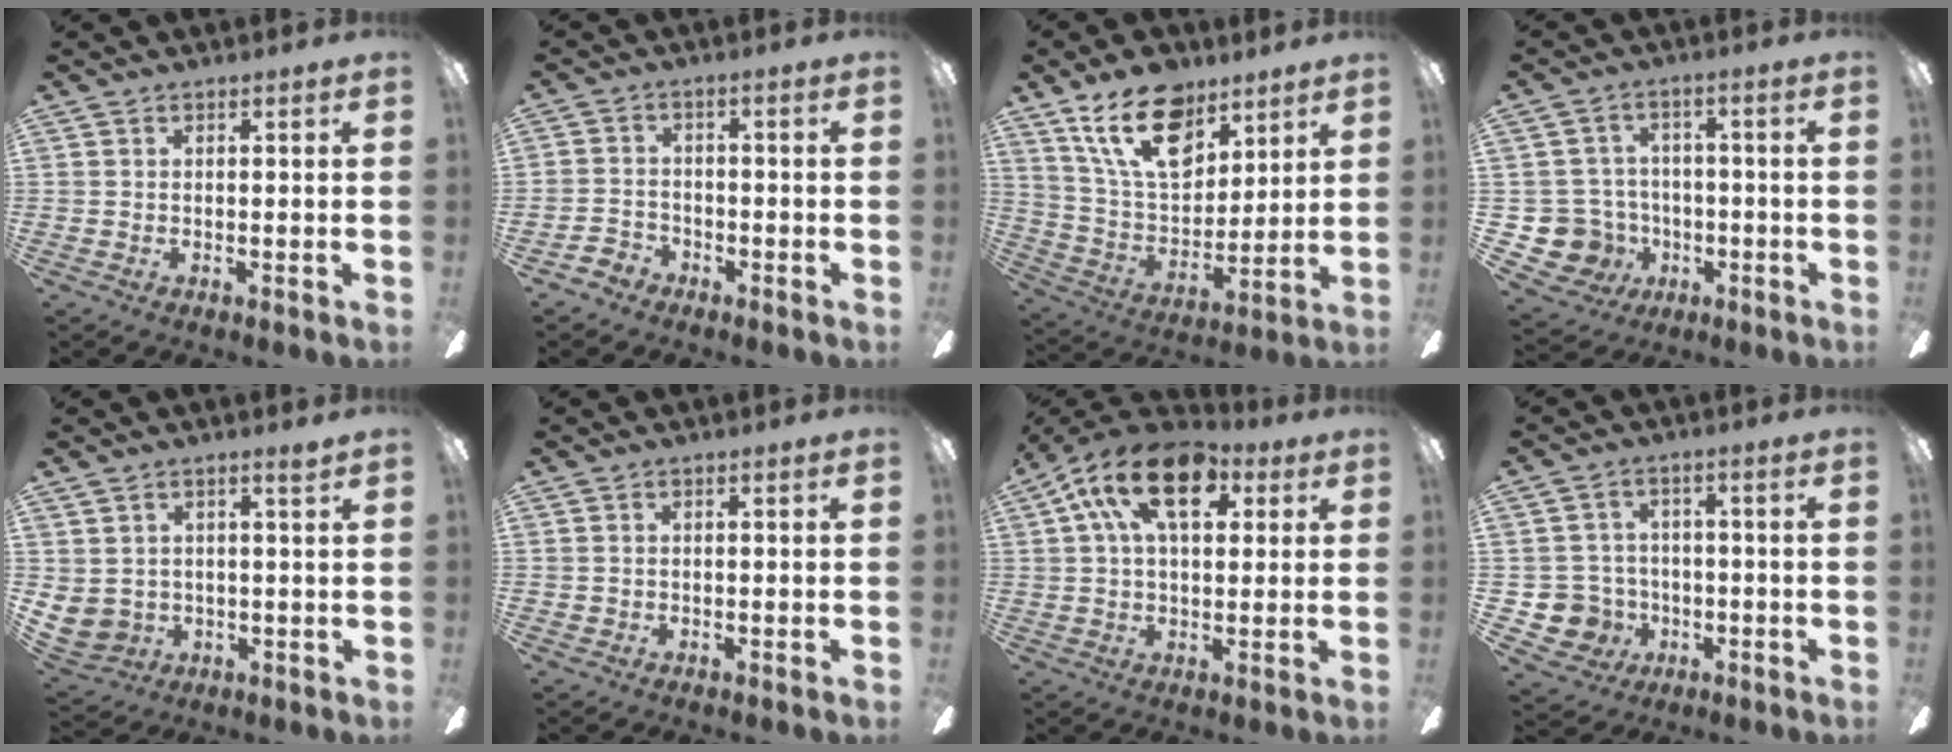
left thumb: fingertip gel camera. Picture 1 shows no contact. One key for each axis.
{"total": 3.7, "fx": -2.9, "fy": 2.3, "fz": 0.5, "tx": -0.012, "ty": 0.016, "tz": -0.058}
{"total": 19.2, "fx": 11.4, "fy": 10.7, "fz": 11.0, "tx": -0.190, "ty": -0.042, "tz": 0.208}
{"total": 9.3, "fx": -2.5, "fy": 8.7, "fz": 2.2, "tx": -0.088, "ty": 0.020, "tz": -0.037}
{"total": 5.2, "fx": 2.2, "fy": 4.5, "fz": 1.5, "tx": -0.033, "ty": -0.014, "tz": 0.042}
{"total": 0.8, "fx": -0.1, "fy": 0.7, "fz": -0.2, "tx": 0.004, "ty": 0.006, "tz": -0.004}
{"total": 16.4, "fx": 6.9, "fy": 8.9, "fz": 11.9, "tx": -0.215, "ty": -0.005, "tz": 0.117}
{"total": 7.1, "fx": -1.6, "fy": 6.8, "fz": 1.1, "tx": -0.060, "ty": 0.011, "tz": -0.024}